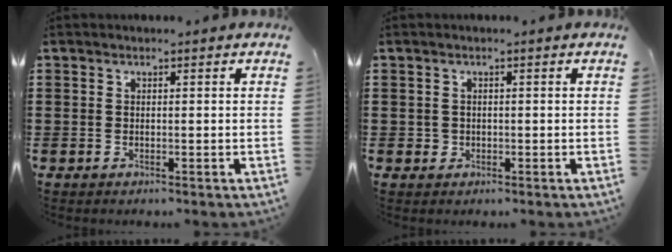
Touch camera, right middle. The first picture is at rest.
{"total": 1.1, "force": [-0.1, 1.0, 0.1], "torque": [-0.006, 0.006, -0.005]}